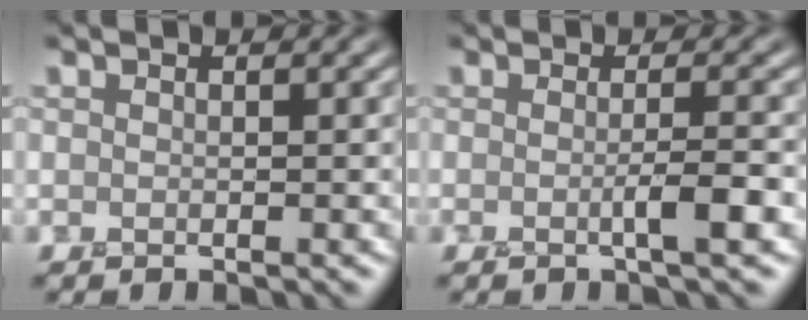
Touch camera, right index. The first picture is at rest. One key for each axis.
{"total": 2.1, "fx": -0.5, "fy": 0.0, "fz": 2.1, "tx": -0.037, "ty": 0.005, "tz": -0.010}